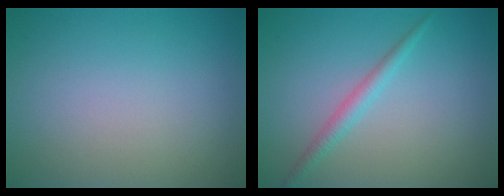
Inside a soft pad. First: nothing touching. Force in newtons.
{"total": 1.7, "press": 1.7, "slide": 0.1}